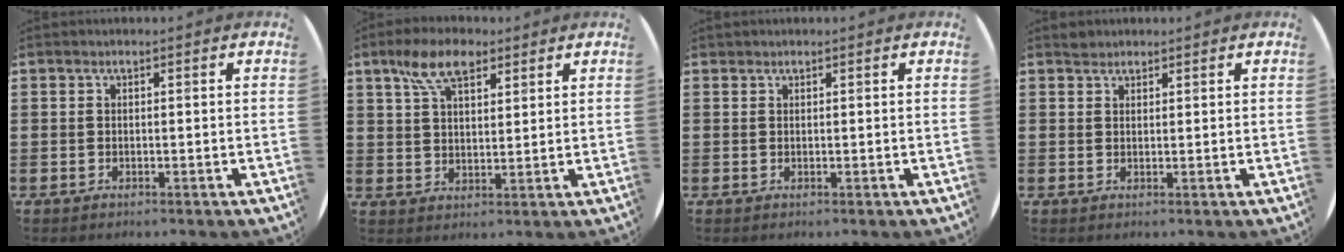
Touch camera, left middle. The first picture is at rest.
{"total": 7.3, "force": [4.8, 3.6, 4.1], "torque": [-0.079, 0.000, 0.085]}
{"total": 0.0}
{"total": 1.1, "force": [1.1, 0.3, -0.1], "torque": [-0.001, 0.001, 0.022]}